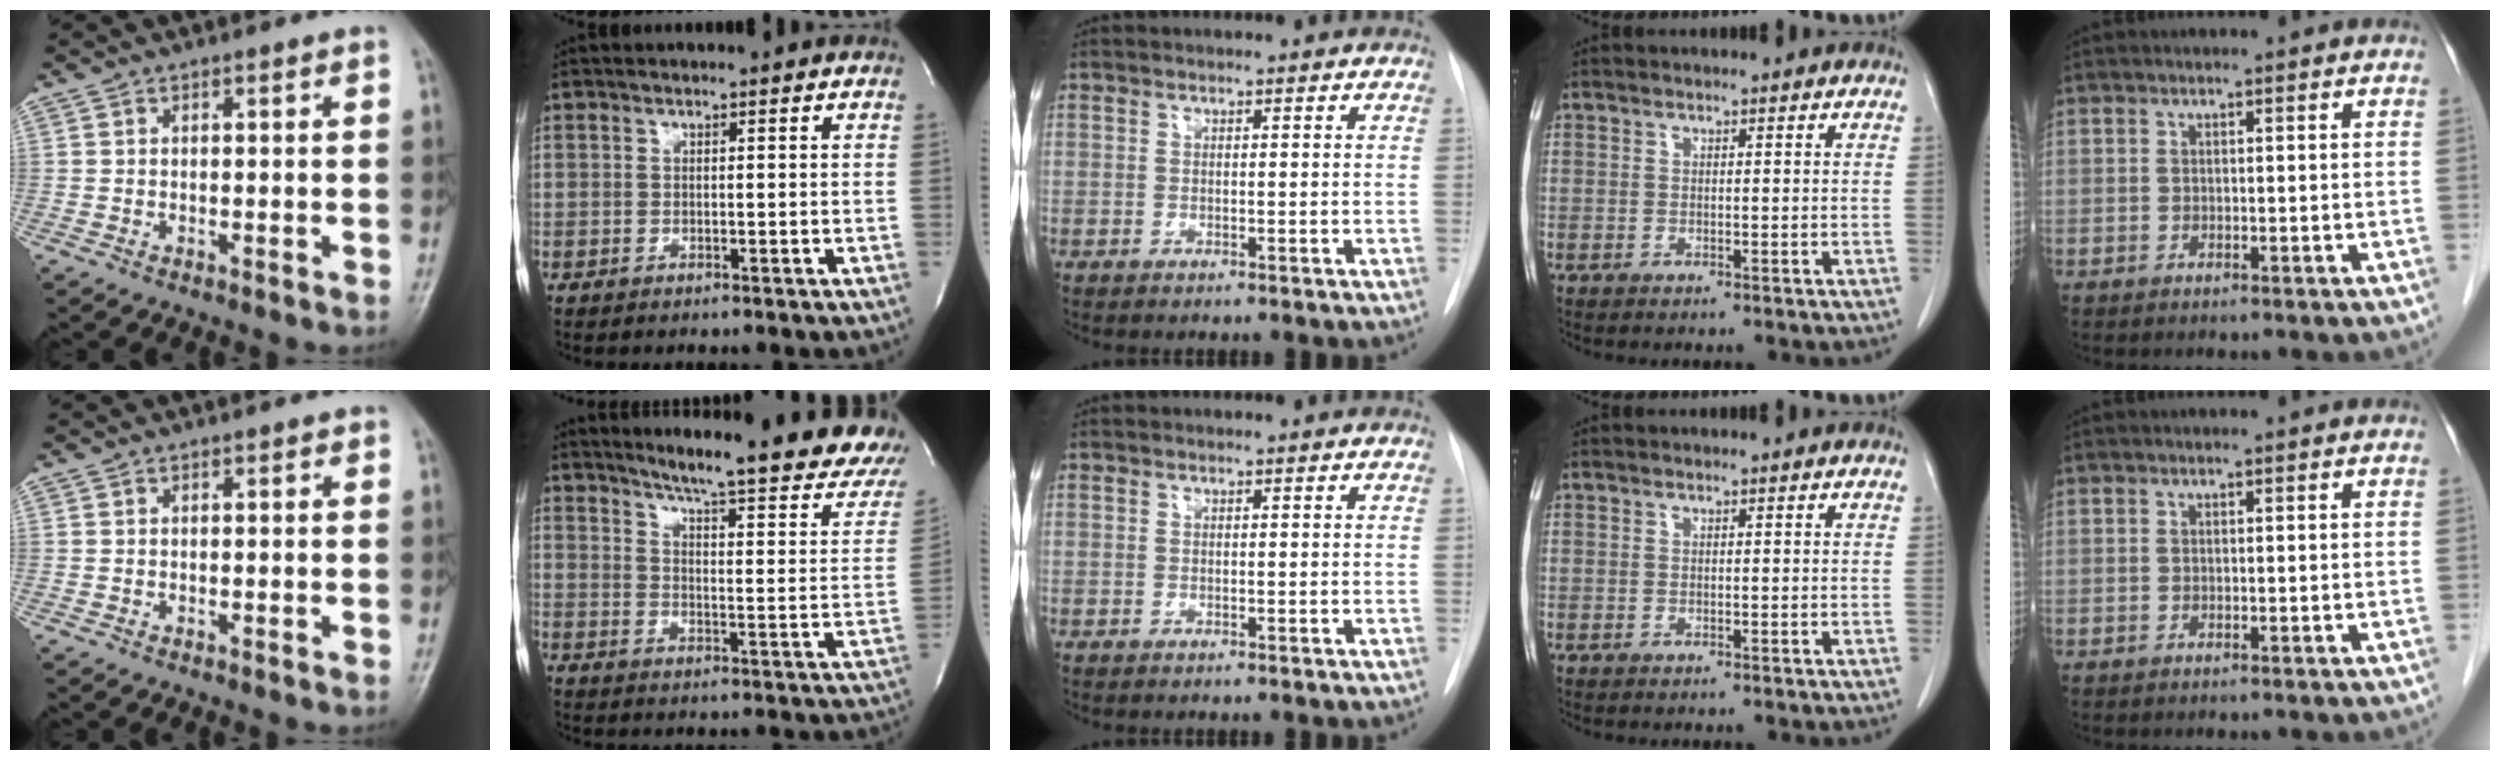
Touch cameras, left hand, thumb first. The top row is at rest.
{"thumb": {"total": 0.6, "force": [0.3, 0.3, 0.5], "torque": [-0.003, 0.001, 0.002]}, "index": {"total": 25.9, "force": [21.5, 3.2, 14.1], "torque": [-0.194, -0.075, 0.252]}}